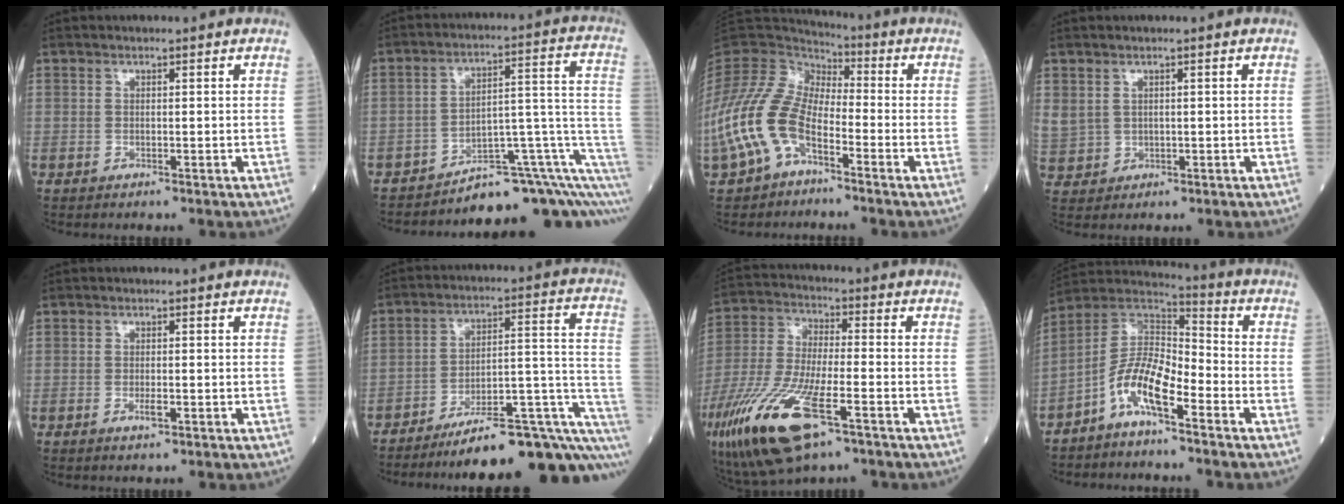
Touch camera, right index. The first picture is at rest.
{"total": 12.5, "force": [-9.2, 3.5, 7.7], "torque": [-0.071, 0.080, -0.120]}
{"total": 11.7, "force": [-5.0, 6.3, 8.5], "torque": [-0.202, 0.014, -0.102]}
{"total": 7.3, "force": [1.6, 6.5, 3.1], "torque": [-0.110, 0.013, 0.050]}
{"total": 1.5, "force": [-0.6, 0.3, 1.3], "torque": [-0.028, -0.003, -0.009]}
{"total": 20.9, "force": [-15.1, 2.9, 14.2], "torque": [-0.115, 0.042, -0.215]}
{"total": 19.5, "force": [-10.0, 5.4, 15.8], "torque": [-0.372, -0.047, -0.182]}
{"total": 9.3, "force": [-5.0, 2.6, 7.5], "torque": [-0.153, 0.018, -0.101]}